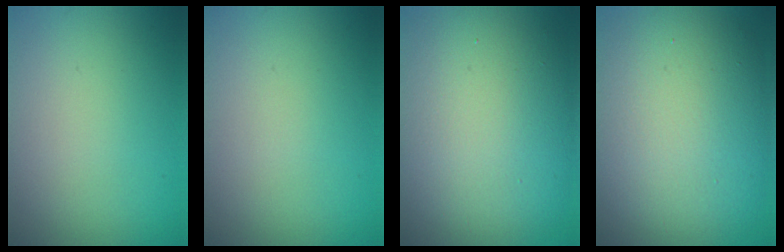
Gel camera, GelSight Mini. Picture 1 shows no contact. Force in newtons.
{"total": 0.0}
{"total": 14.9, "press": 14.9, "slide": 0.8}
{"total": 14.0, "press": 14.0, "slide": 0.8}